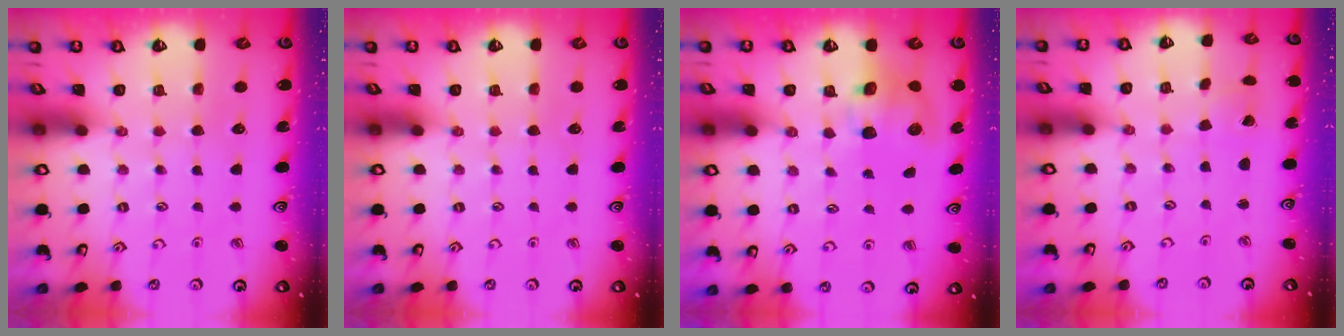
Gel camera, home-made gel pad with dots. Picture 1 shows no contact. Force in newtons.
{"total": 0.0}
{"total": 8.1, "press": 8.0, "slide": 1.1}
{"total": 0.9, "press": 0.9, "slide": 0.1}